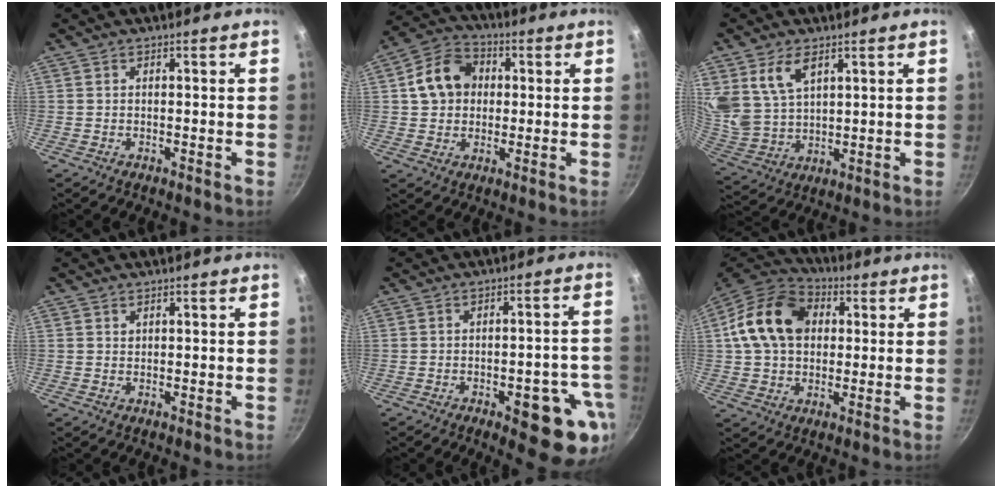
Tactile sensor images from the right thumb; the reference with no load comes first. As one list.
[{"total": 10.6, "force": [1.5, 8.7, 5.9], "torque": [-0.075, 0.017, 0.012]}, {"total": 10.3, "force": [5.0, 6.3, 6.5], "torque": [-0.109, -0.034, 0.113]}, {"total": 0.7, "force": [0.4, 0.5, 0.2], "torque": [-0.002, 0.001, 0.007]}, {"total": 13.4, "force": [-5.4, 5.2, 11.1], "torque": [-0.088, 0.024, -0.065]}, {"total": 16.2, "force": [2.9, 12.1, 10.3], "torque": [-0.160, 0.021, 0.035]}]